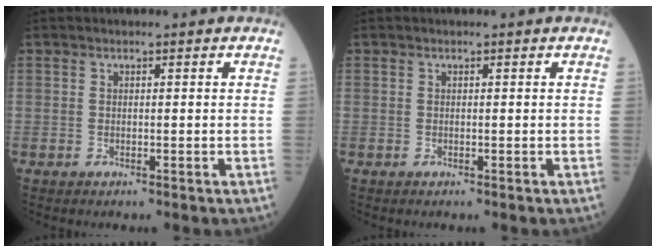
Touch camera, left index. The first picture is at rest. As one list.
[{"total": 0.0}]